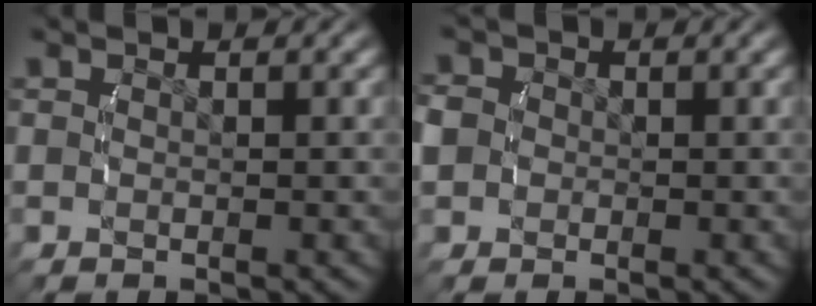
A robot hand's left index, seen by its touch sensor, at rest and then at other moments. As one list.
[{"total": 2.8, "force": [-0.3, 2.6, 1.0], "torque": [-0.037, -0.011, -0.003]}]